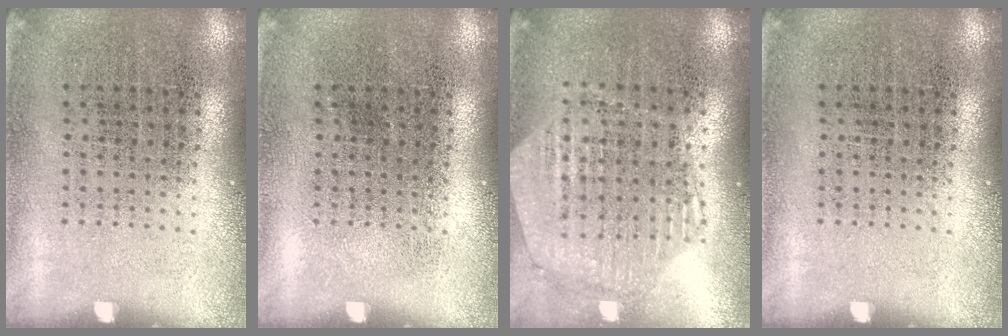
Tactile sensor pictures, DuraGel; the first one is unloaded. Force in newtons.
{"total": 0.0}
{"total": 1.1, "press": 1.1, "slide": 0.2}
{"total": 0.0}